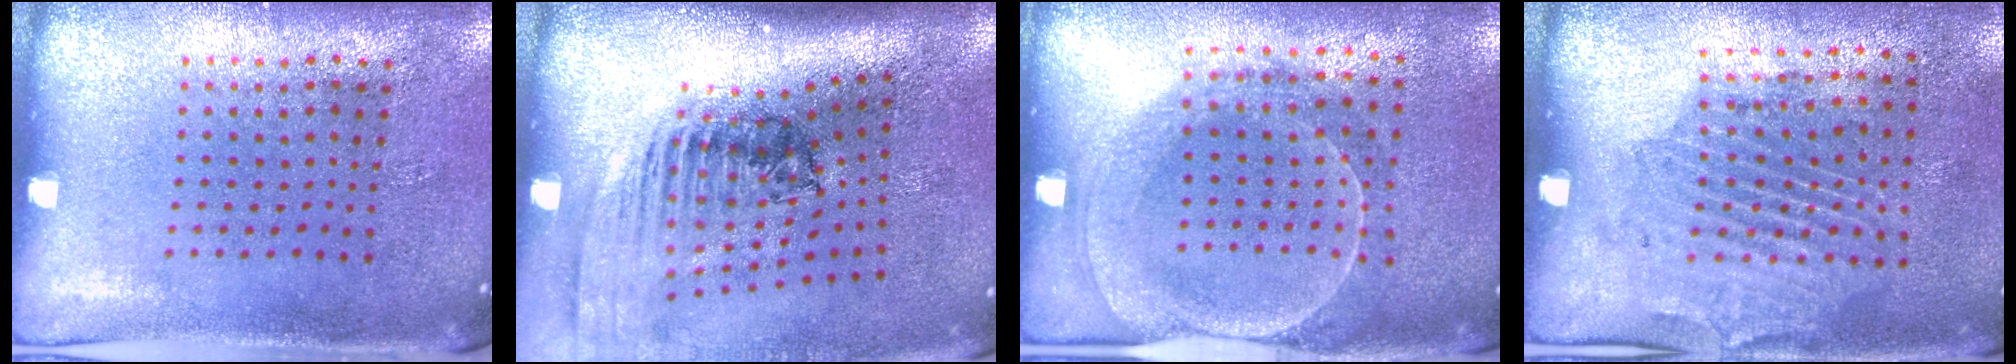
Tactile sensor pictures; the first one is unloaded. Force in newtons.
{"total": 2.5, "press": 1.8, "slide": 1.8}
{"total": 1.8, "press": 1.8, "slide": 0.5}
{"total": 1.8, "press": 1.1, "slide": 1.4}